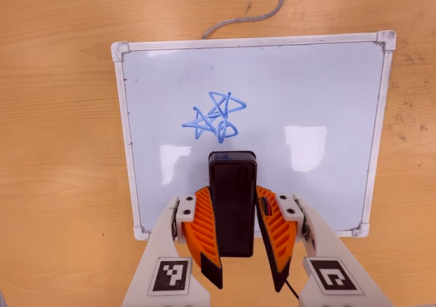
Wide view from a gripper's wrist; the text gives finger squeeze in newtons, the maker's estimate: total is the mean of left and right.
{"total": 10.1, "left": 7.9, "right": 12.2}